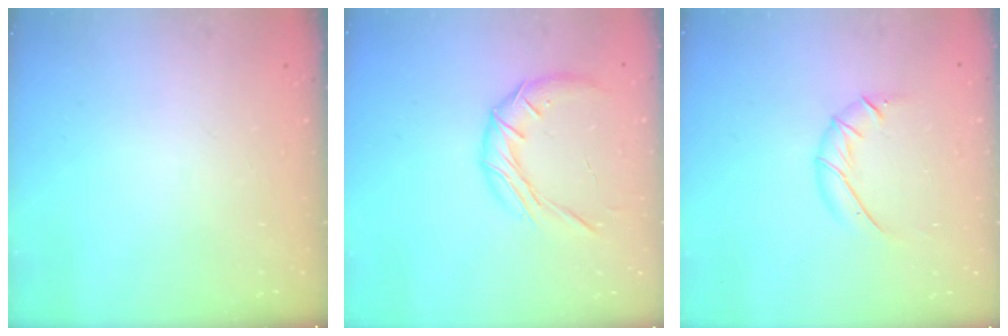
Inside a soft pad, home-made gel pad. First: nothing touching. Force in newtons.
{"total": 10.5, "press": 10.5, "slide": 0.8}
{"total": 8.6, "press": 8.6, "slide": 0.7}